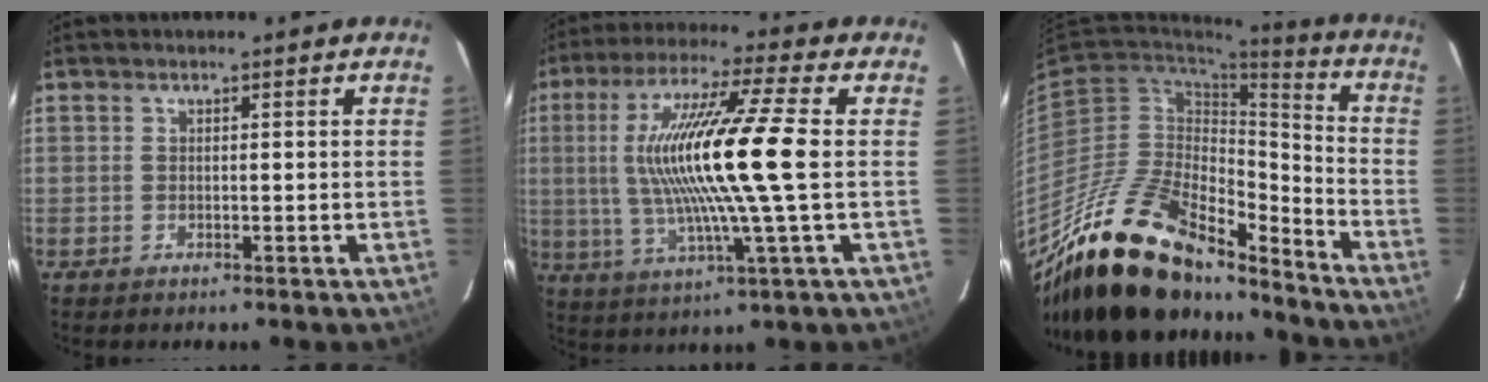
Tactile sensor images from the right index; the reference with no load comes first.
{"total": 17.8, "force": [1.1, 0.0, 17.8], "torque": [-0.335, 0.001, 0.022]}
{"total": 24.3, "force": [-19.7, 8.5, 11.5], "torque": [-0.209, 0.010, -0.333]}